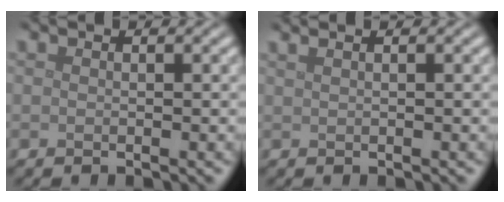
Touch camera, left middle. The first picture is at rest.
{"total": 2.5, "force": [1.5, 1.3, 1.6], "torque": [-0.011, 0.010, -0.002]}